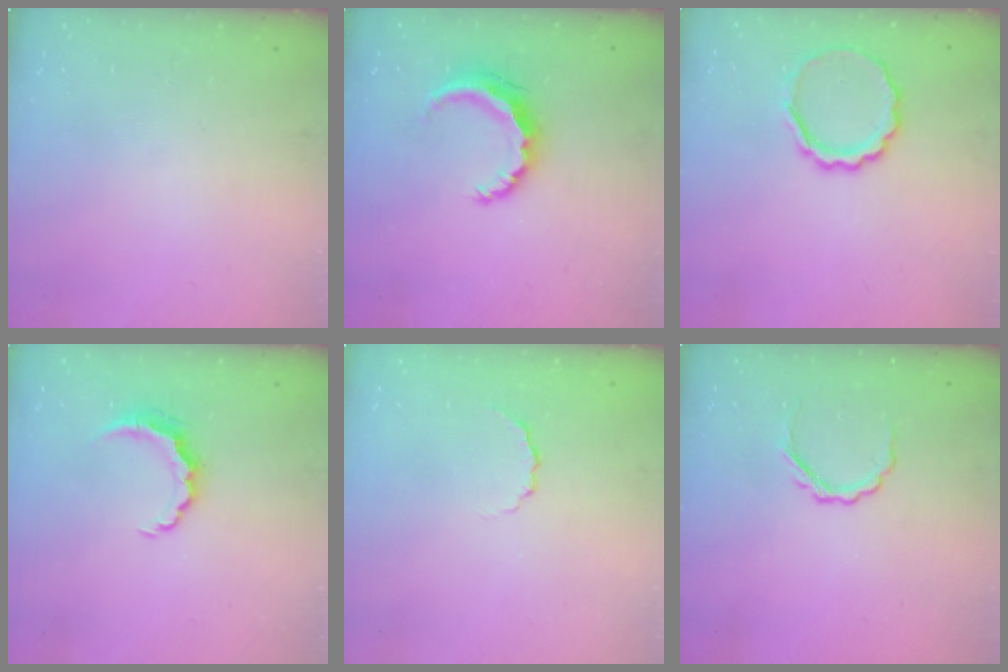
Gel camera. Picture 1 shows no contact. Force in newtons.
{"total": 7.9, "press": 7.9, "slide": 0.5}
{"total": 8.5, "press": 8.4, "slide": 1.5}
{"total": 5.9, "press": 5.9, "slide": 0.5}
{"total": 4.1, "press": 3.9, "slide": 1.2}
{"total": 3.7, "press": 3.6, "slide": 0.7}